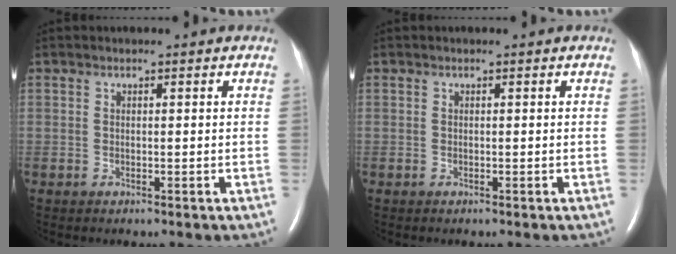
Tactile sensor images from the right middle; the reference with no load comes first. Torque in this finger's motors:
{"motor_torque": [0.25, -0.10, 0.08, 0.01]}